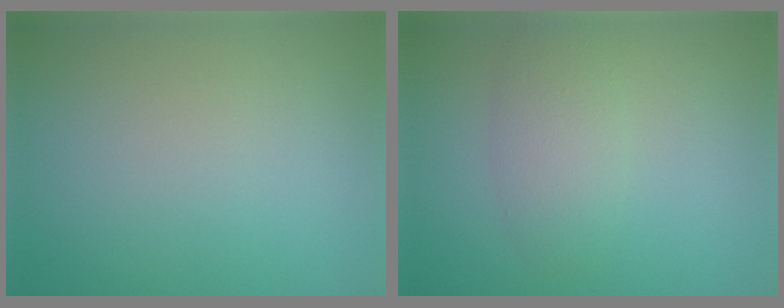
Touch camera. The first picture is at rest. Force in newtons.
{"total": 2.8, "press": 2.8, "slide": 0.2}